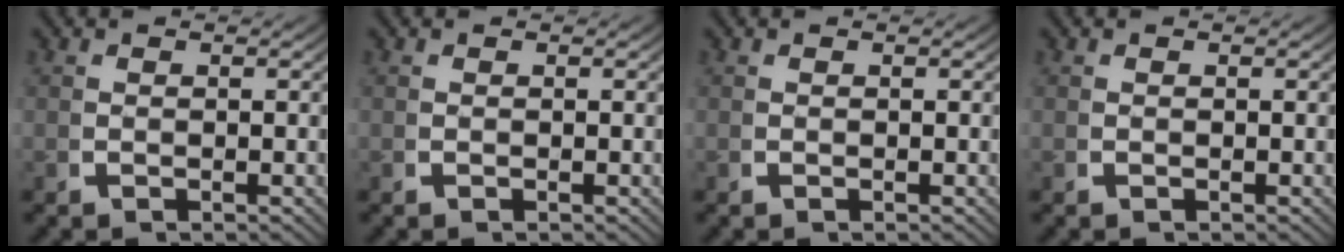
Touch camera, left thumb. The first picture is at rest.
{"total": 0.0}
{"total": 0.0}
{"total": 0.0}